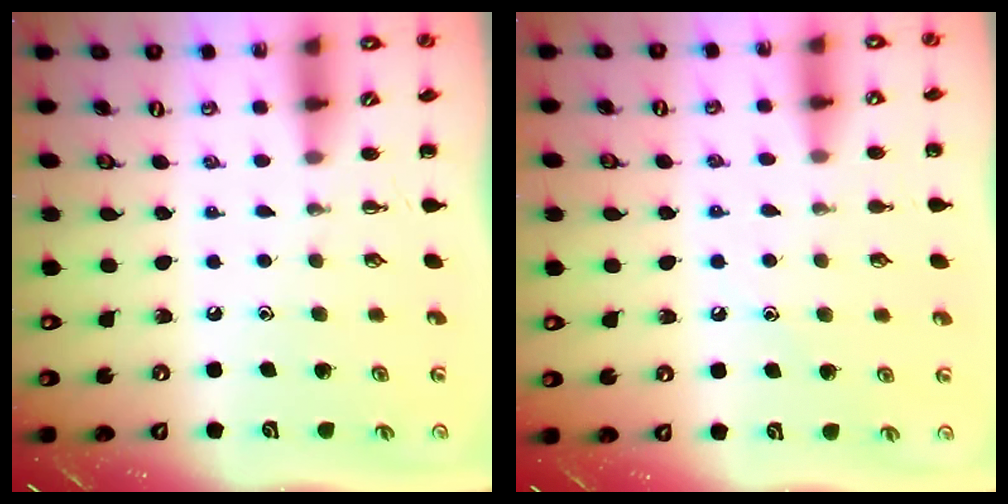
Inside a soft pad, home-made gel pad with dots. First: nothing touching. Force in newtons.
{"total": 7.5, "press": 7.3, "slide": 2.0}